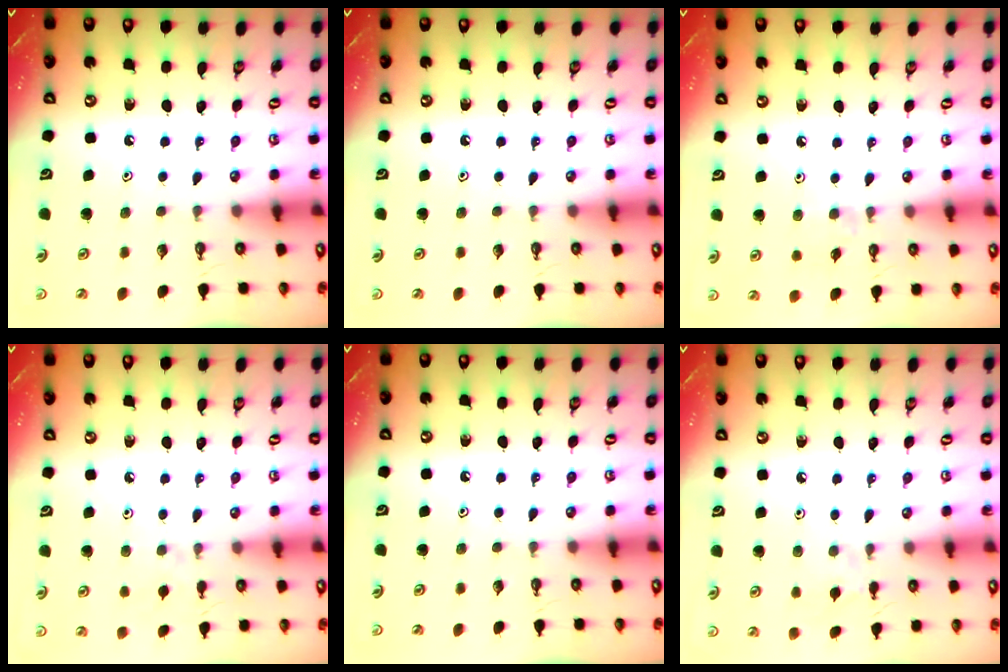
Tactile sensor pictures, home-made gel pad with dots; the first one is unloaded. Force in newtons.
{"total": 0.0}
{"total": 2.7, "press": 2.6, "slide": 0.4}
{"total": 1.1, "press": 1.0, "slide": 0.4}
{"total": 0.0}
{"total": 4.5, "press": 4.4, "slide": 0.7}